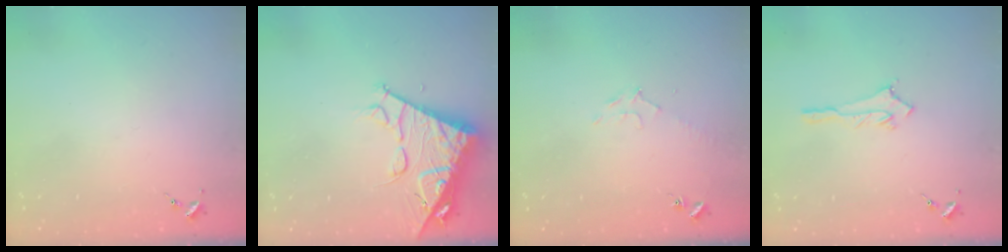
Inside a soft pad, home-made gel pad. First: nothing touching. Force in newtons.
{"total": 13.9, "press": 13.8, "slide": 1.4}
{"total": 6.6, "press": 6.6, "slide": 0.8}
{"total": 2.8, "press": 2.8, "slide": 0.3}